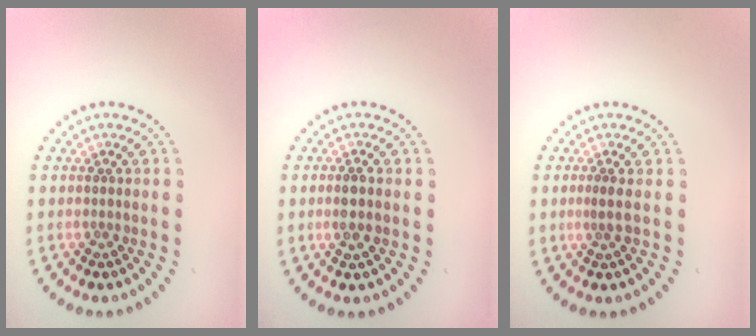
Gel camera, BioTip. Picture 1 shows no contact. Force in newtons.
{"total": 1.6, "press": 1.5, "slide": 0.7}
{"total": 0.9, "press": 0.5, "slide": 0.8}